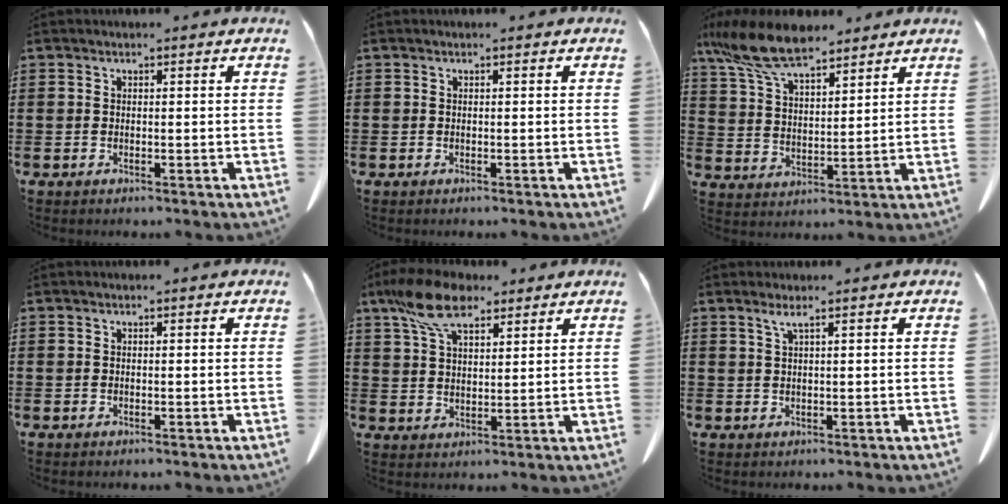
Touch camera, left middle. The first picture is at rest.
{"total": 0.0}
{"total": 11.1, "force": [8.6, 3.1, 6.3], "torque": [-0.155, -0.023, 0.159]}
{"total": 0.0}
{"total": 9.7, "force": [6.4, 4.0, 6.1], "torque": [-0.142, -0.006, 0.120]}
{"total": 1.4, "force": [0.8, -0.1, 1.1], "torque": [-0.023, -0.003, 0.015]}